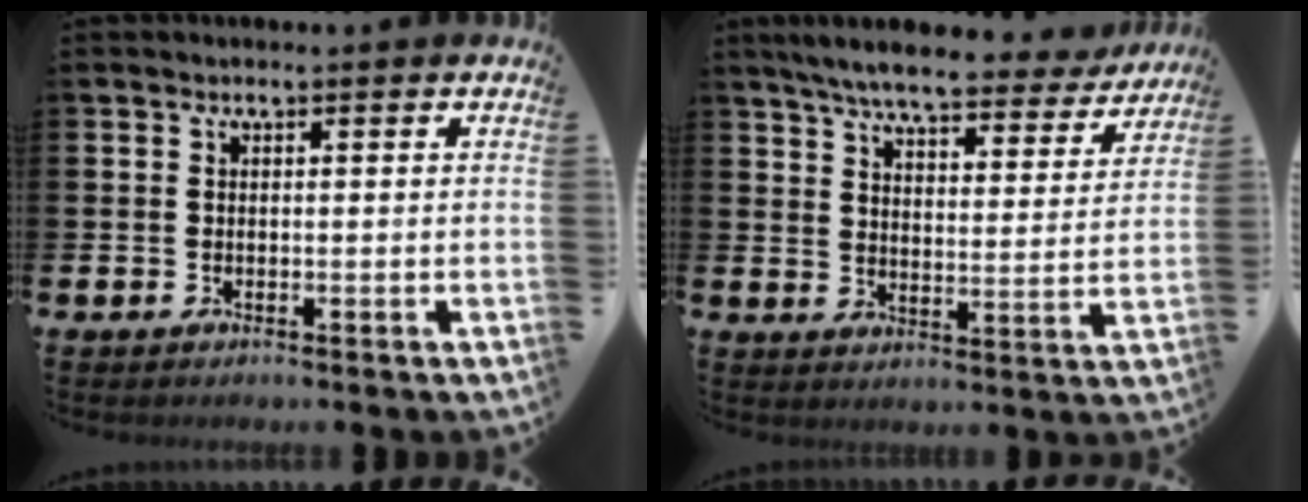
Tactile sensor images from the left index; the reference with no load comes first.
{"total": 6.9, "force": [6.2, 1.0, 2.7], "torque": [-0.071, -0.034, 0.104]}